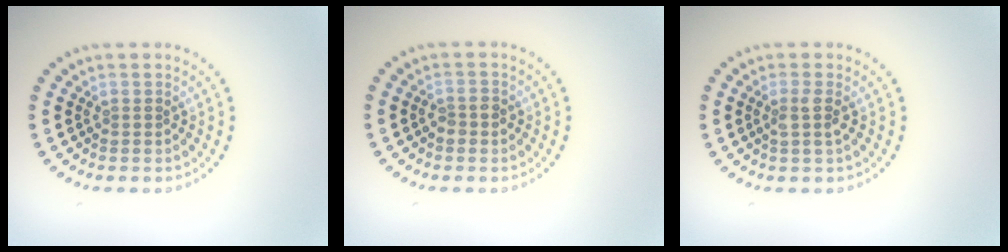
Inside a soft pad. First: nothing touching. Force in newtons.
{"total": 1.3, "press": 1.3, "slide": 0.3}
{"total": 1.5, "press": 1.2, "slide": 0.9}